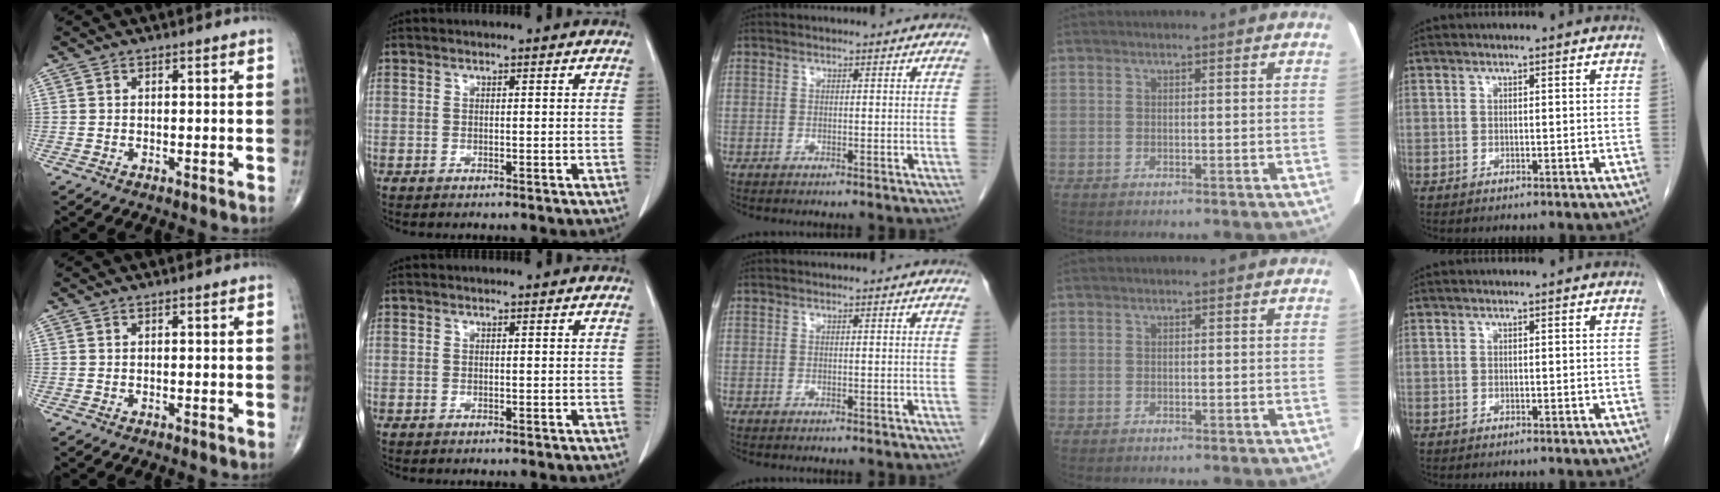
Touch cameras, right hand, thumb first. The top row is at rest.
{}